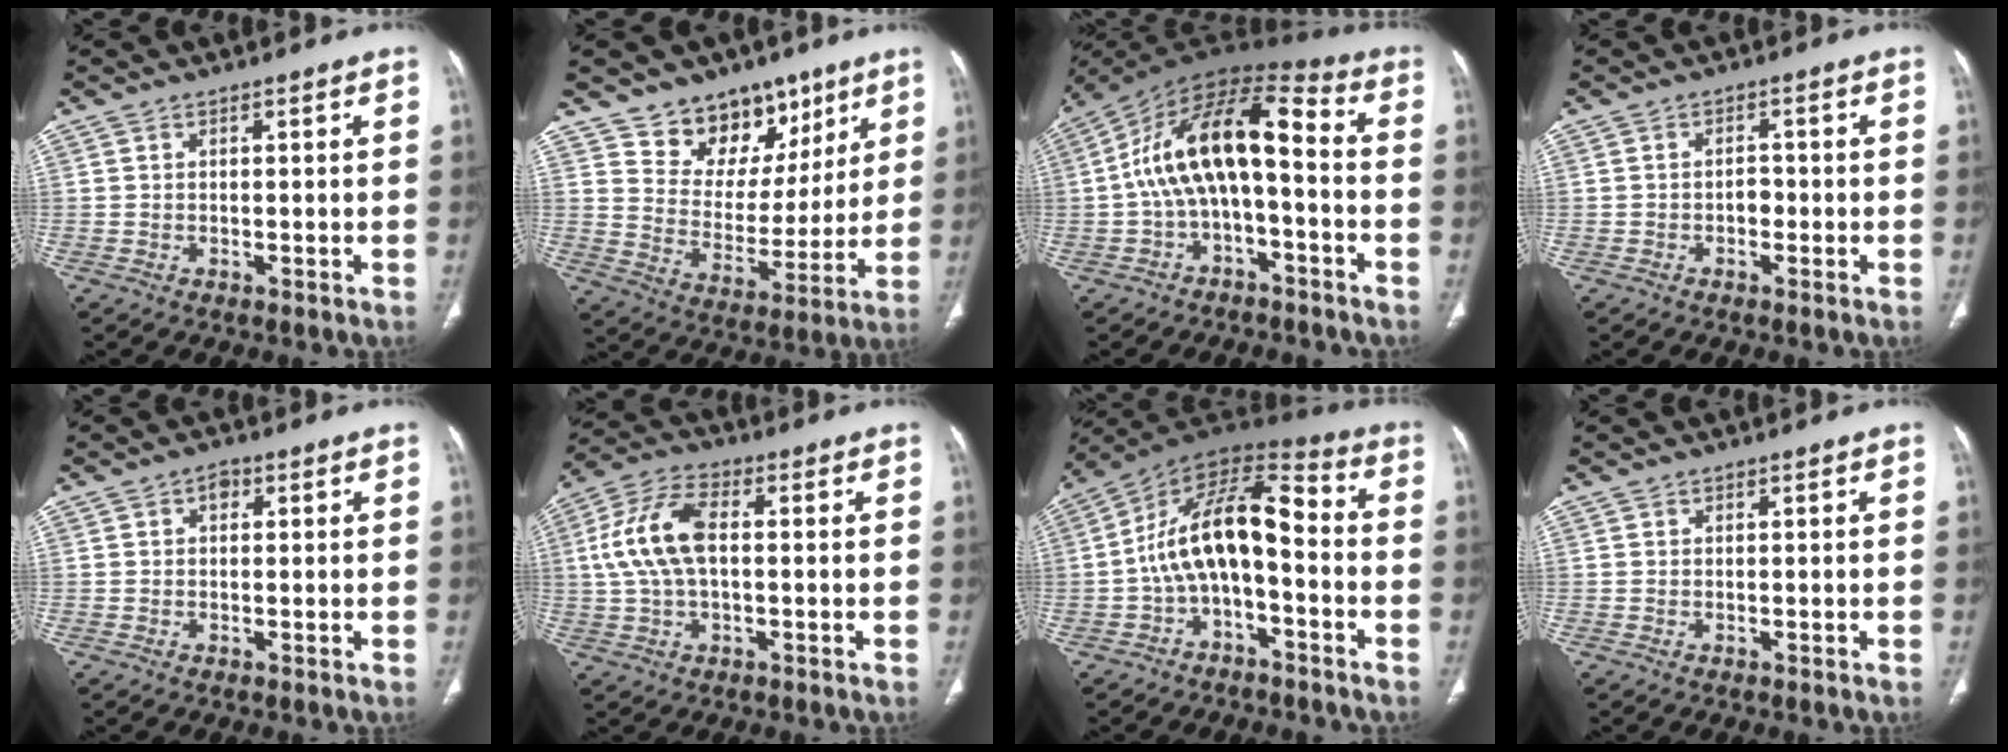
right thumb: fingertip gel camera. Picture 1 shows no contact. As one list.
[{"total": 14.6, "force": [9.7, 9.7, 5.1], "torque": [-0.020, -0.054, 0.169]}, {"total": 15.4, "force": [-1.7, 7.2, 13.5], "torque": [-0.234, 0.074, -0.036]}, {"total": 2.0, "force": [-0.7, 1.4, 1.2], "torque": [-0.010, 0.010, -0.015]}, {"total": 1.7, "force": [0.5, 1.2, 1.0], "torque": [-0.008, 0.005, 0.003]}, {"total": 11.5, "force": [0.8, 6.0, 9.7], "torque": [-0.207, 0.028, 0.012]}, {"total": 14.9, "force": [-2.4, 7.4, 12.7], "torque": [-0.203, 0.078, -0.050]}, {"total": 0.0}]